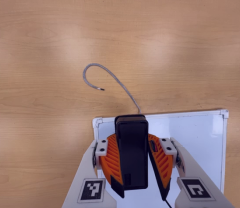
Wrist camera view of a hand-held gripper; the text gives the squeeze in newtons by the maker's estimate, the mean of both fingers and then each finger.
{"total": 9.9, "left": 10.0, "right": 9.8}